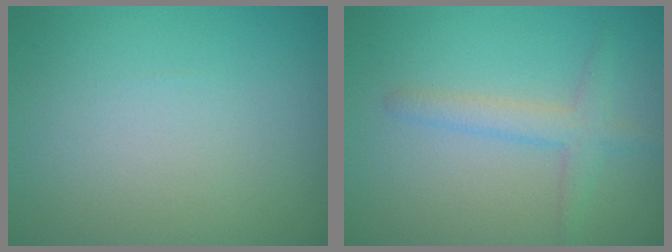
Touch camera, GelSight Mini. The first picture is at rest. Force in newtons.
{"total": 2.4, "press": 2.4, "slide": 0.1}